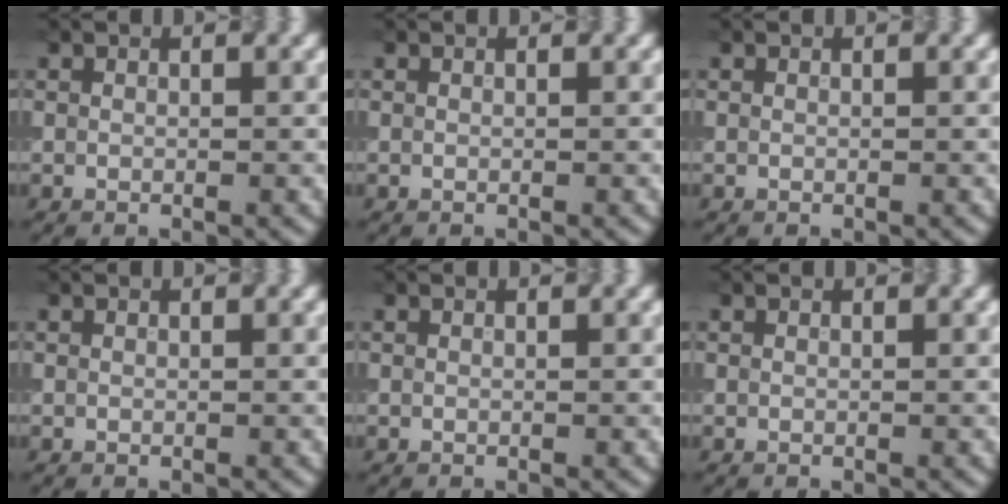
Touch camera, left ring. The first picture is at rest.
{"total": 0.0}
{"total": 0.0}
{"total": 0.0}
{"total": 0.0}
{"total": 0.0}